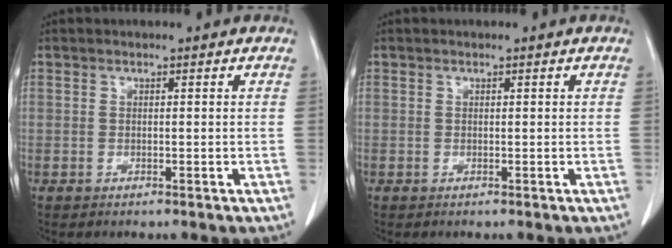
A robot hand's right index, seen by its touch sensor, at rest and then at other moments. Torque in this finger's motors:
{"motor_torque": [-0.03, 0.01, 0.01, 0.01]}